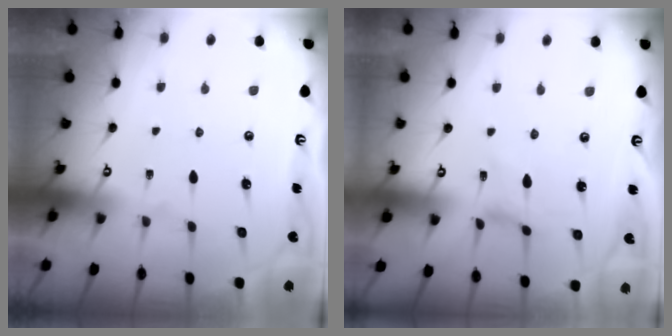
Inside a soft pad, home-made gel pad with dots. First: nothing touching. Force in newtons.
{"total": 0.0}